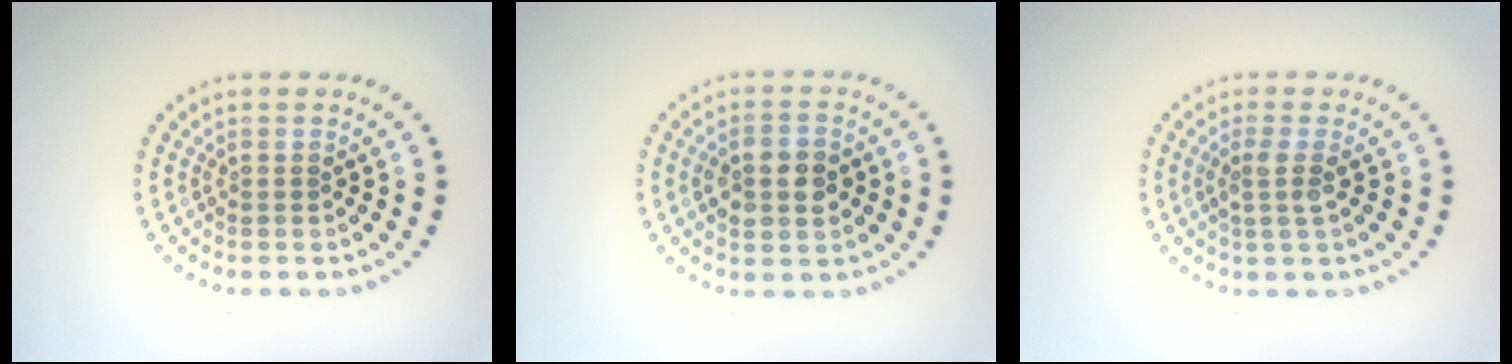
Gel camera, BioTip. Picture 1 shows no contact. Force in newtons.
{"total": 3.8, "press": 3.8, "slide": 0.1}
{"total": 1.8, "press": 1.4, "slide": 1.2}